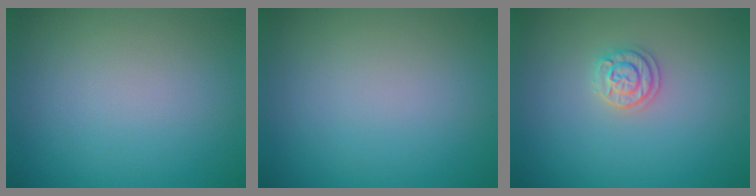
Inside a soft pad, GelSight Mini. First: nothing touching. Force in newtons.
{"total": 0.0}
{"total": 1.9, "press": 1.9, "slide": 0.2}